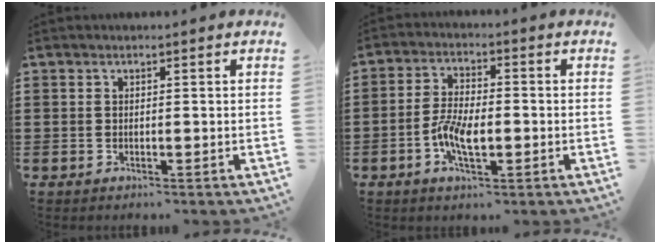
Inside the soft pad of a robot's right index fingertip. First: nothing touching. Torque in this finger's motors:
{"motor_torque": [1.49, 0.64, 0.65, 0.13]}